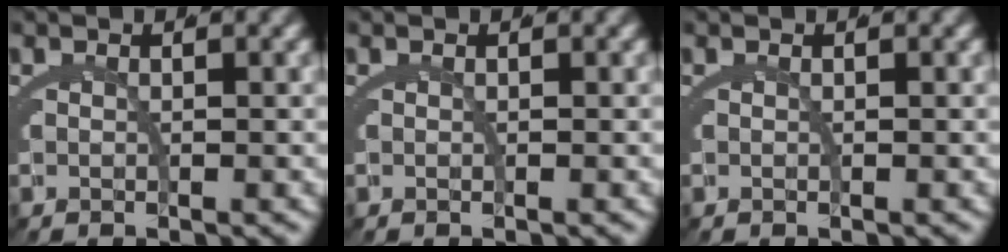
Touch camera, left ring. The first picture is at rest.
{"total": 0.0}
{"total": 0.0}